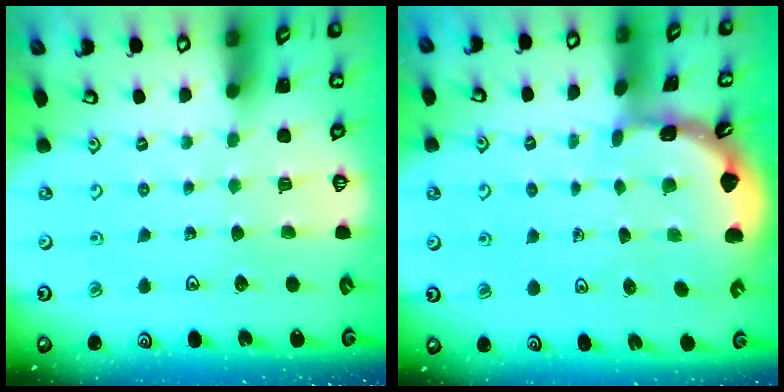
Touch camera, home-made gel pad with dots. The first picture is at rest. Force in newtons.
{"total": 1.6, "press": 1.6, "slide": 0.1}